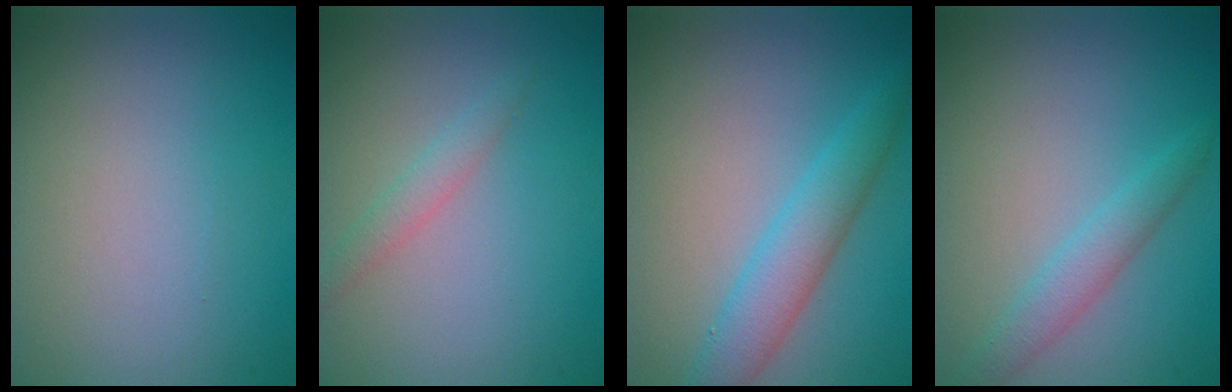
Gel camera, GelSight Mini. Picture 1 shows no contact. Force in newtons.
{"total": 1.5, "press": 1.5, "slide": 0.1}
{"total": 3.8, "press": 3.8, "slide": 0.2}
{"total": 2.2, "press": 2.2, "slide": 0.1}